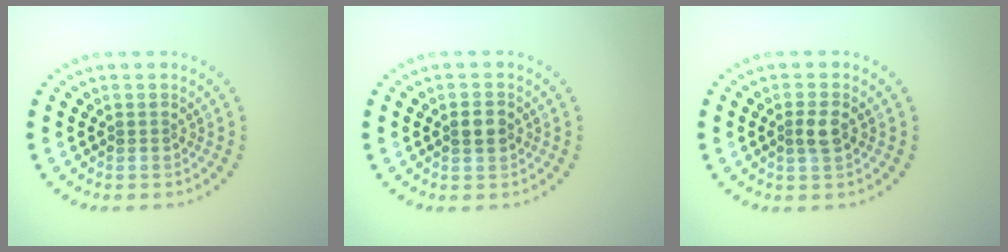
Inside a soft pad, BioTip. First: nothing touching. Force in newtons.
{"total": 2.2, "press": 2.2, "slide": 0.0}
{"total": 1.7, "press": 1.7, "slide": 0.5}